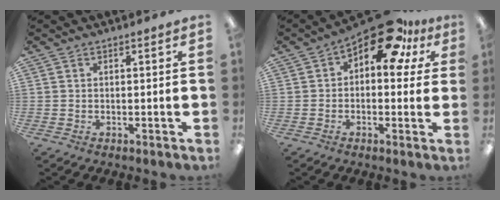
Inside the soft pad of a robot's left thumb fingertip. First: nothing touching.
{"total": 16.1, "force": [8.6, 7.6, 11.3], "torque": [-0.155, -0.048, 0.143]}